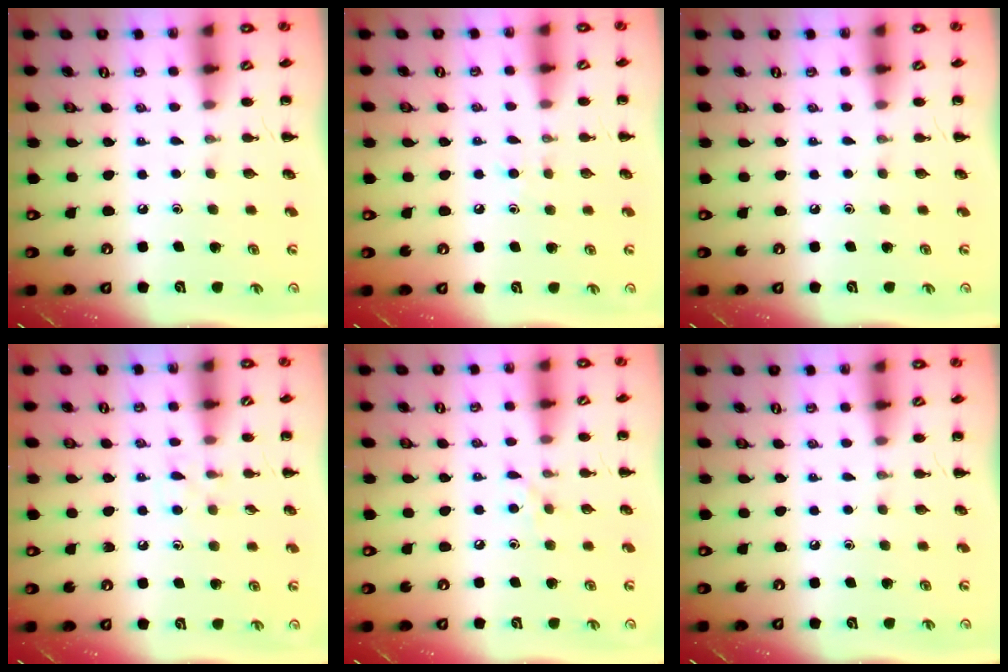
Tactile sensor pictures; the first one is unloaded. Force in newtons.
{"total": 3.7, "press": 3.5, "slide": 1.2}
{"total": 0.0}
{"total": 5.2, "press": 4.7, "slide": 2.2}
{"total": 5.8, "press": 5.6, "slide": 1.3}
{"total": 0.0}